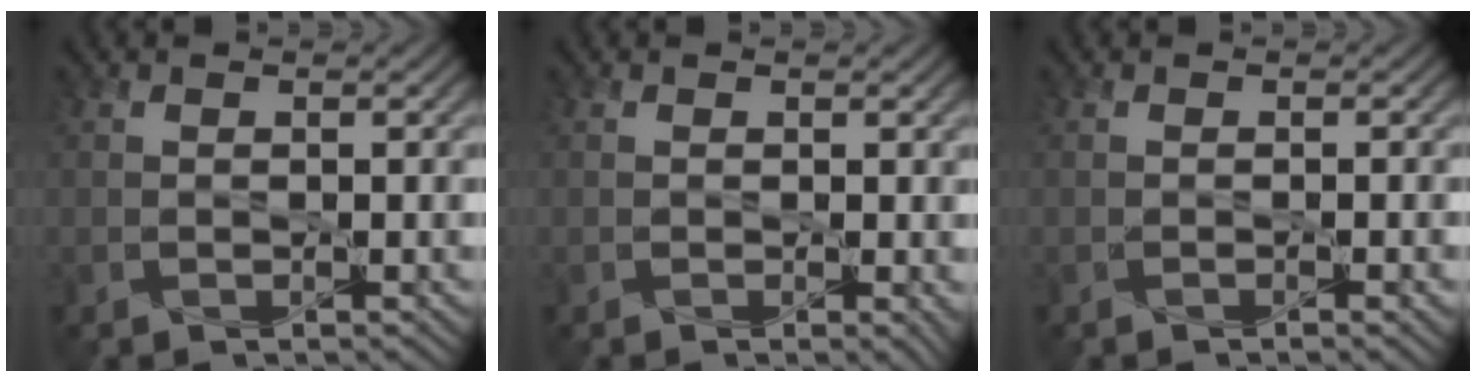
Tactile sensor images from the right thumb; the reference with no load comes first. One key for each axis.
{"total": 0.7, "fx": 0.0, "fy": 0.3, "fz": 0.7, "tx": -0.009, "ty": -0.004, "tz": 0.000}
{"total": 1.1, "fx": -0.6, "fy": 0.1, "fz": 1.0, "tx": -0.014, "ty": -0.001, "tz": -0.009}